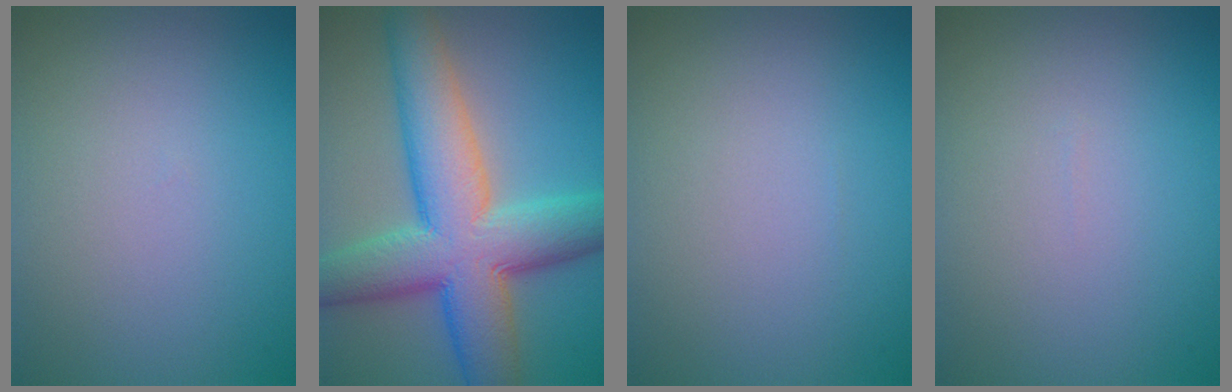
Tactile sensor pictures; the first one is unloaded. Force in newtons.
{"total": 11.4, "press": 11.4, "slide": 0.3}
{"total": 0.0}
{"total": 0.0}